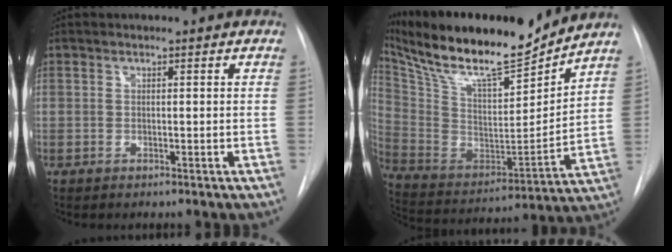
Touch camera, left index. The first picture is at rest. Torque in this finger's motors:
{"motor_torque": [0.61, -0.81, 0.24, 0.11]}